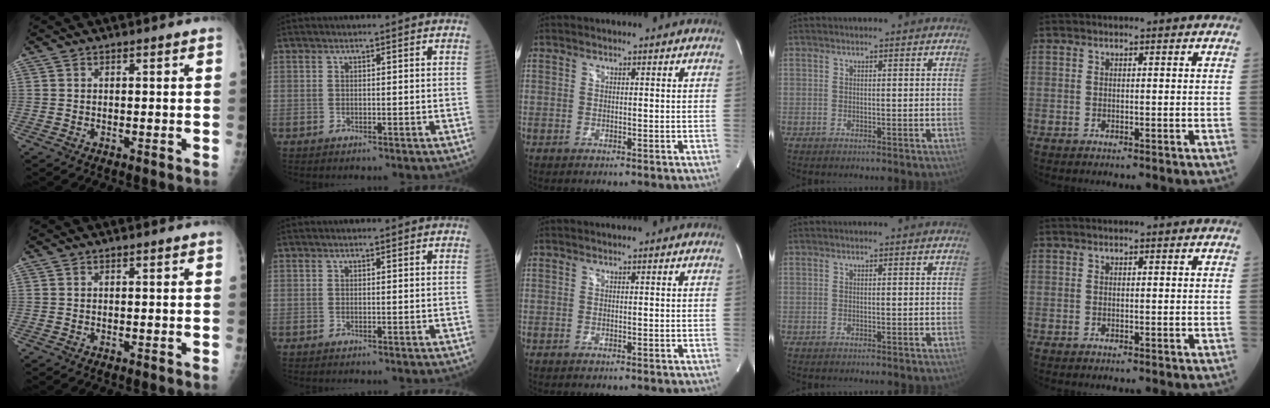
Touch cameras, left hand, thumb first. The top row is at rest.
{}